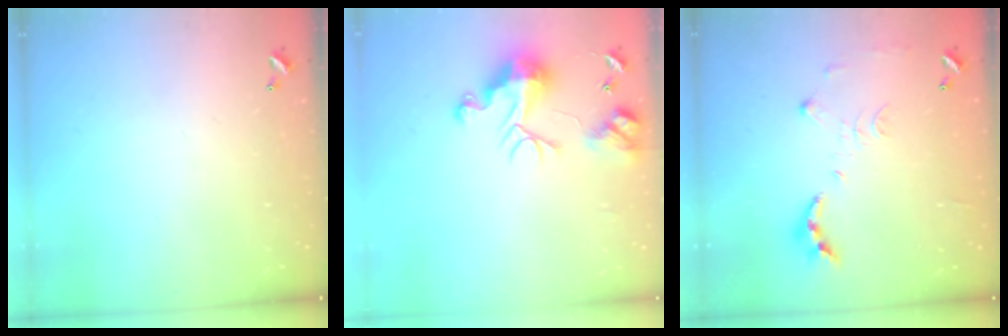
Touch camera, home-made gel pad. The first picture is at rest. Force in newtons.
{"total": 12.0, "press": 12.0, "slide": 1.1}
{"total": 10.2, "press": 10.1, "slide": 0.9}